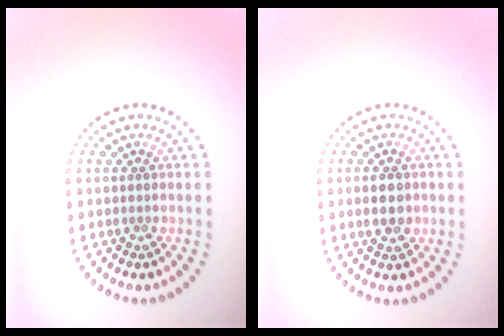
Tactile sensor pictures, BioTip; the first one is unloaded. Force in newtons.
{"total": 2.7, "press": 2.7, "slide": 0.0}